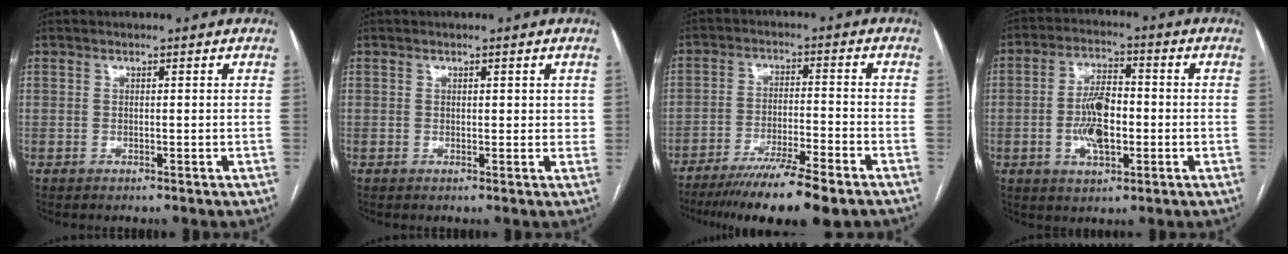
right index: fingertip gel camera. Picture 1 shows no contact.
{"total": 1.8, "force": [0.6, 1.0, 1.3], "torque": [-0.011, -0.002, 0.007]}
{"total": 13.6, "force": [-10.5, 1.0, 8.7], "torque": [-0.141, -0.032, -0.169]}
{"total": 8.5, "force": [-1.5, 3.5, 7.5], "torque": [-0.147, 0.007, -0.027]}